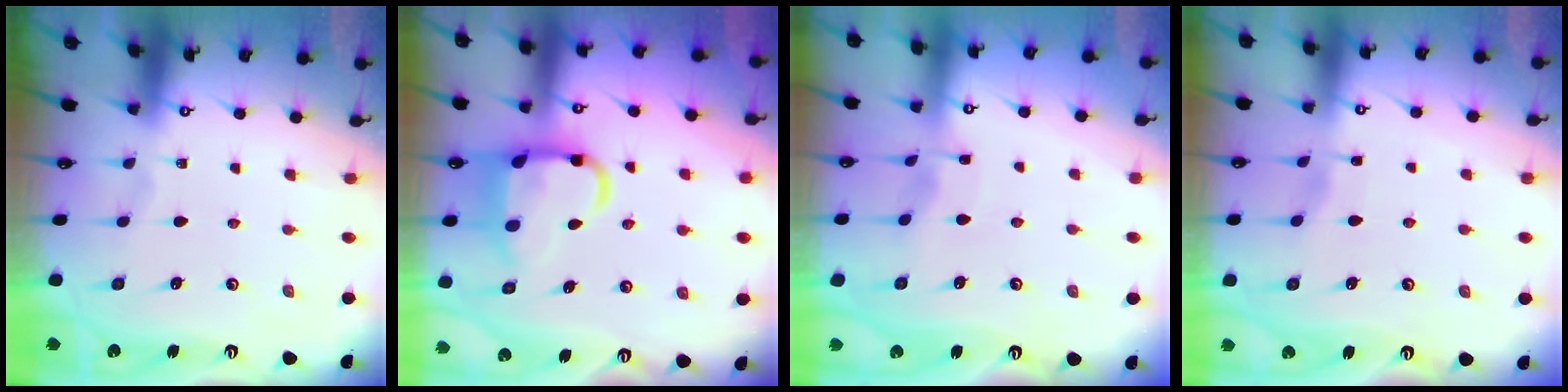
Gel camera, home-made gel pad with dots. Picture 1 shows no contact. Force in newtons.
{"total": 12.7, "press": 12.6, "slide": 1.6}
{"total": 3.3, "press": 3.3, "slide": 0.4}
{"total": 2.8, "press": 2.8, "slide": 0.4}